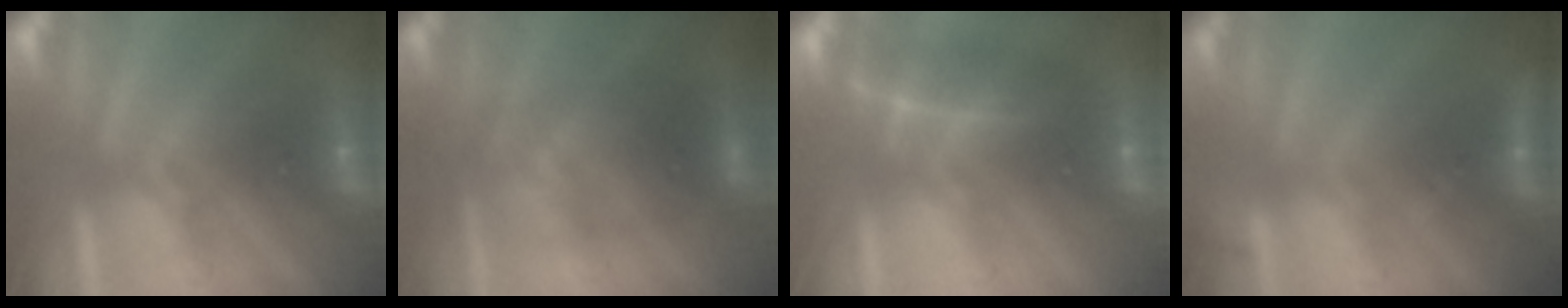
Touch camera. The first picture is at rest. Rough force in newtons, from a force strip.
{"total": 1.7}
{"total": 1.9}
{"total": 2.7}